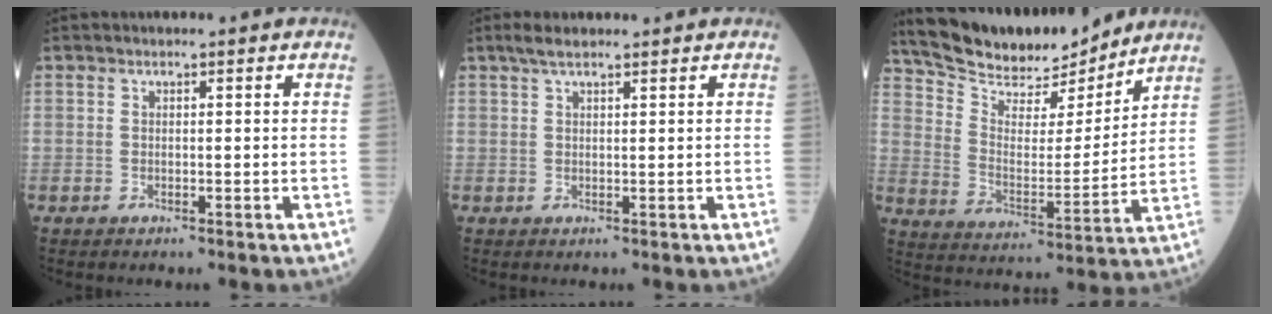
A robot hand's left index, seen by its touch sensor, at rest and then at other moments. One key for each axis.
{"total": 2.9, "fx": 2.3, "fy": 0.4, "fz": 1.7, "tx": -0.036, "ty": 0.021, "tz": 0.043}
{"total": 16.4, "fx": 14.8, "fy": 4.1, "fz": 5.7, "tx": -0.108, "ty": 0.000, "tz": 0.251}